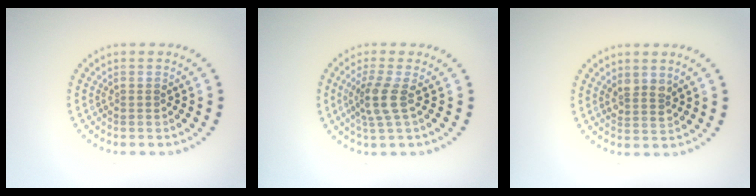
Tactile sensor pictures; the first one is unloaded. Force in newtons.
{"total": 2.7, "press": 2.1, "slide": 1.7}
{"total": 1.8, "press": 1.5, "slide": 1.1}